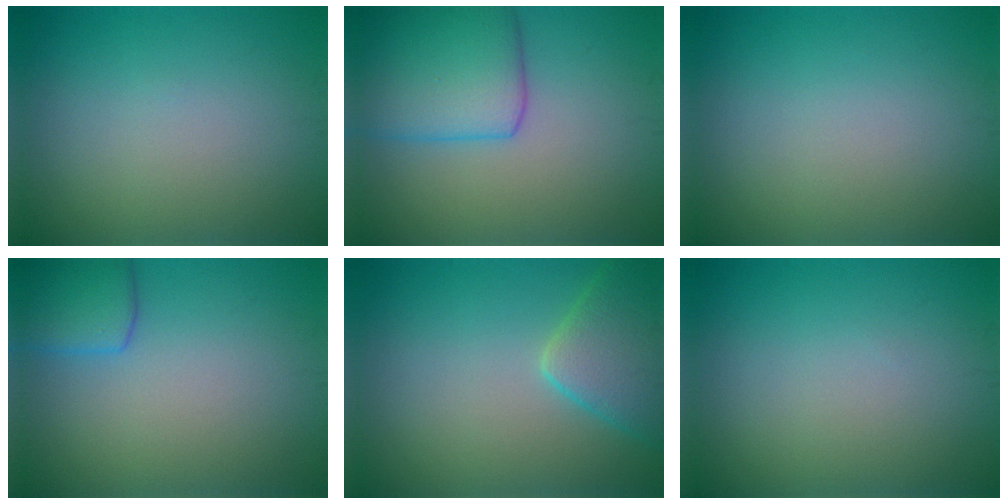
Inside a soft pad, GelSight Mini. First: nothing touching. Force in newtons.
{"total": 6.6, "press": 6.6, "slide": 0.4}
{"total": 0.0}
{"total": 3.6, "press": 3.6, "slide": 0.1}
{"total": 5.2, "press": 5.2, "slide": 0.4}
{"total": 0.0}